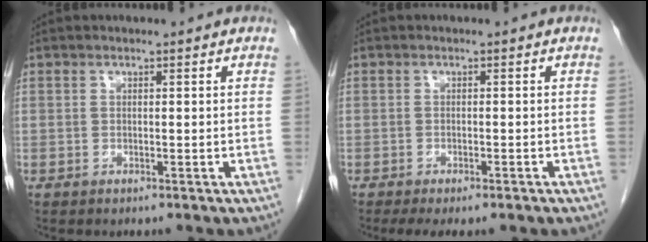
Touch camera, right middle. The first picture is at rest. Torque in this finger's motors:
{"motor_torque": [1.21, -0.92, 0.12, 0.11]}